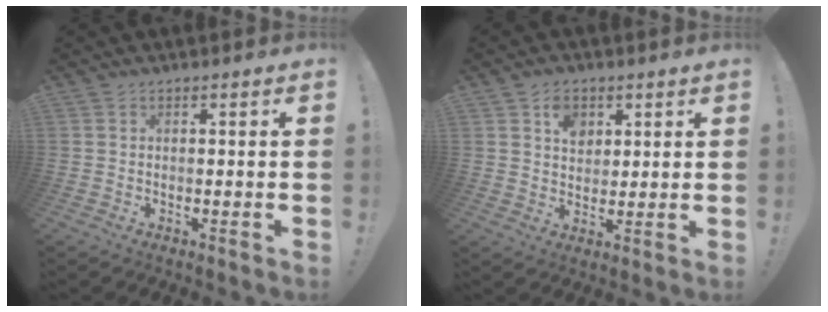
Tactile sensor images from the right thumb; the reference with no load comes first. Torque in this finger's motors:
{"motor_torque": [0.33, -0.14, 0.05, -0.03, 0.02]}